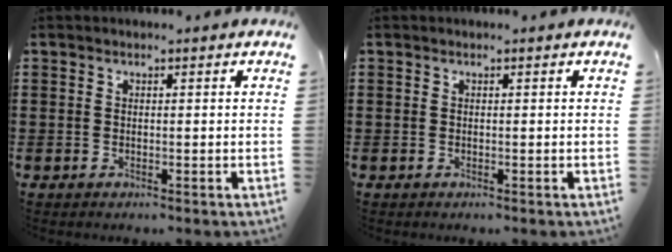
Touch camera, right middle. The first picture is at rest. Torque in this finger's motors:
{"motor_torque": [0.01, -0.01, -0.02, -0.01]}